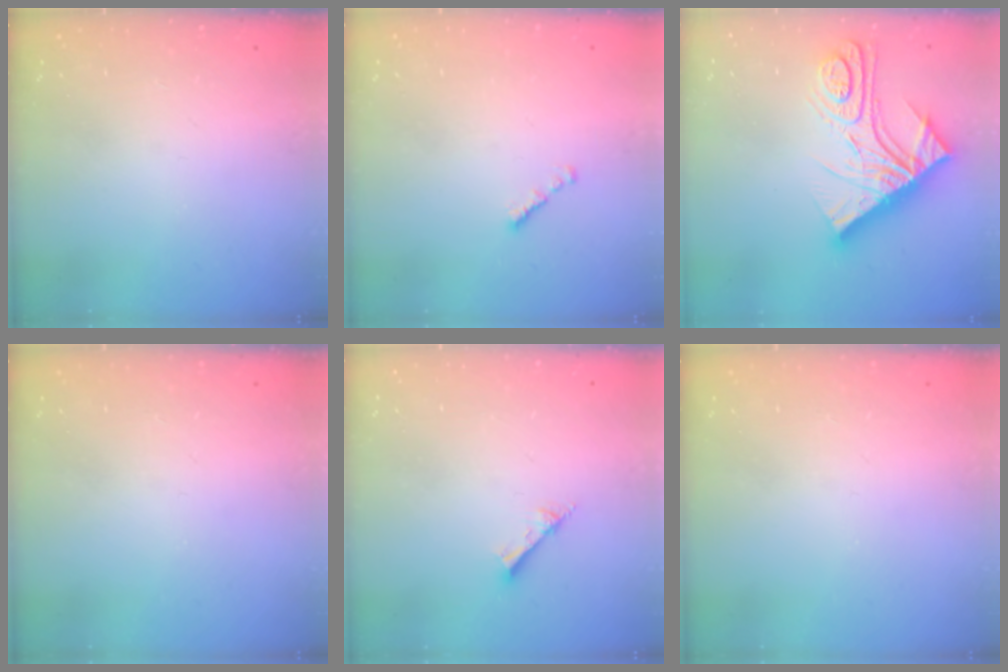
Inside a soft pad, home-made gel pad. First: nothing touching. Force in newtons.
{"total": 1.3, "press": 1.1, "slide": 0.6}
{"total": 21.6, "press": 21.5, "slide": 2.3}
{"total": 0.0}
{"total": 2.8, "press": 2.7, "slide": 0.4}
{"total": 0.0}